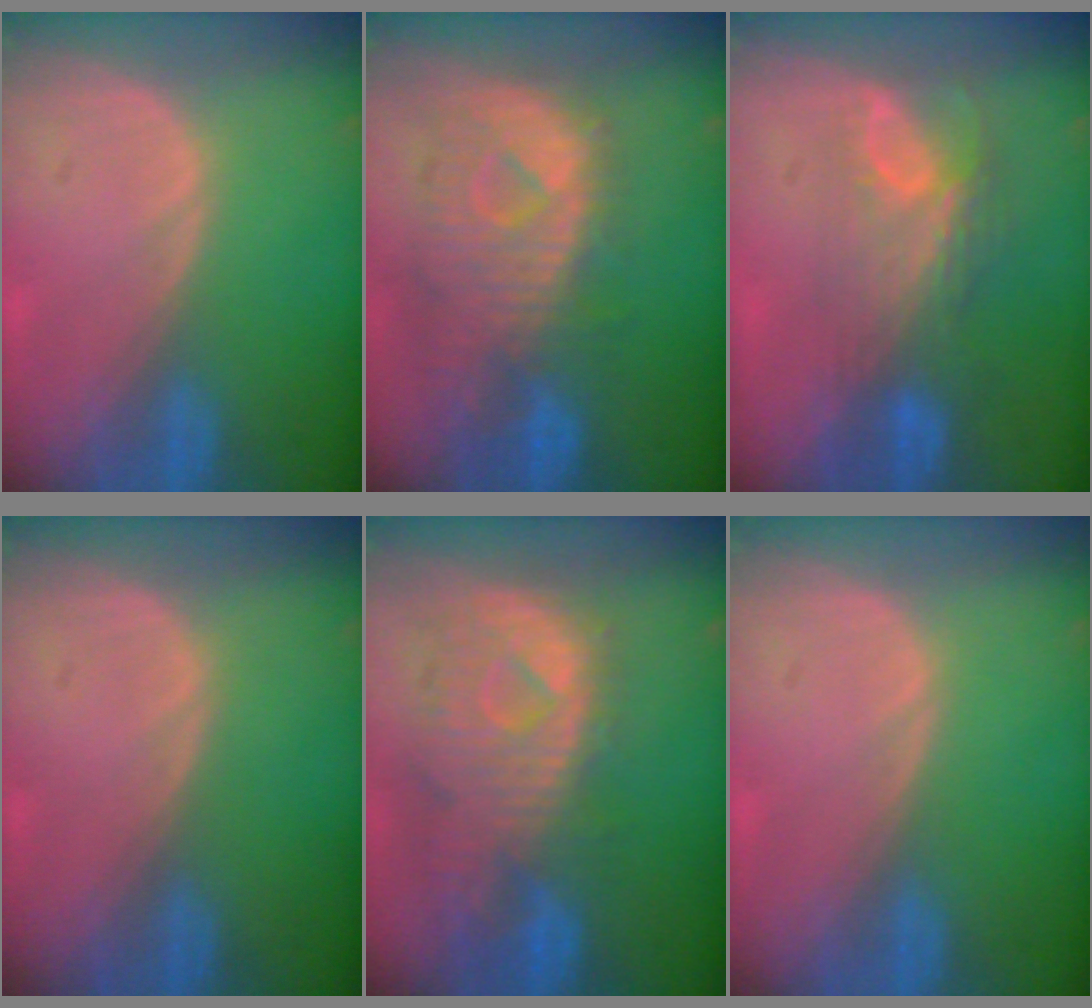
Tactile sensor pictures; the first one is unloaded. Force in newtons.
{"total": 10.7, "press": 9.5, "slide": 4.9}
{"total": 7.8, "press": 6.8, "slide": 3.8}
{"total": 0.0}
{"total": 11.5, "press": 9.9, "slide": 5.8}
{"total": 0.0}